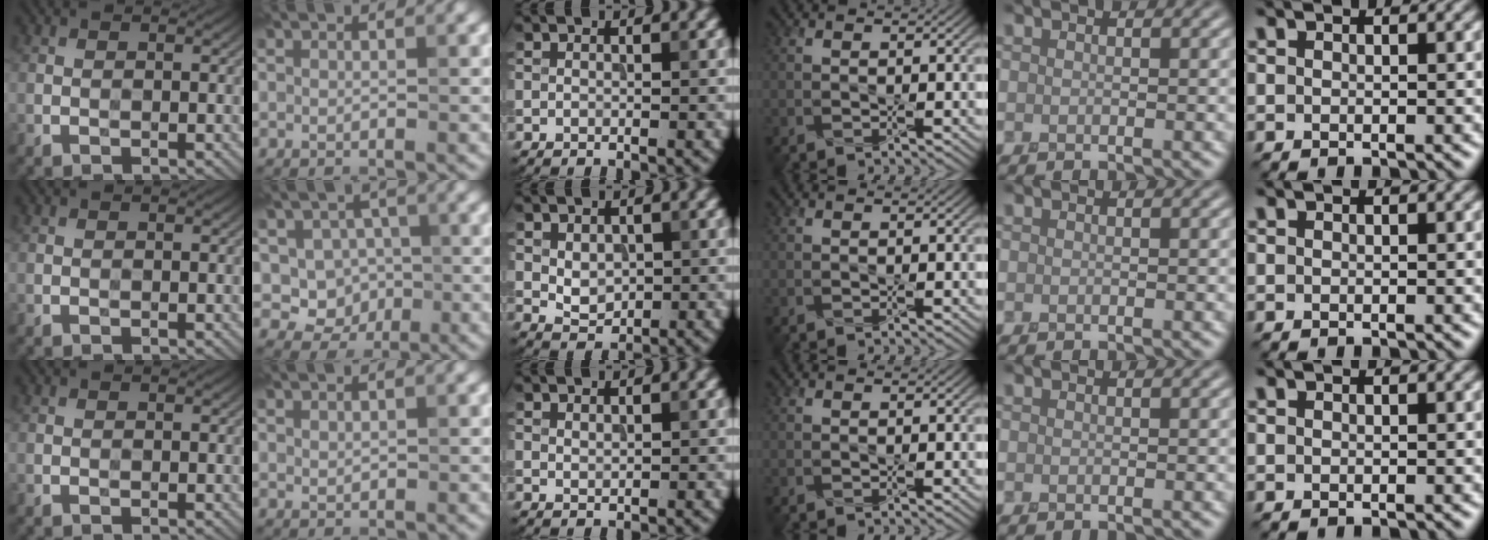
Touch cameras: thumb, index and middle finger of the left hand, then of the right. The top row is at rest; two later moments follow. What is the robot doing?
{"motion": "press", "object": "stapler"}